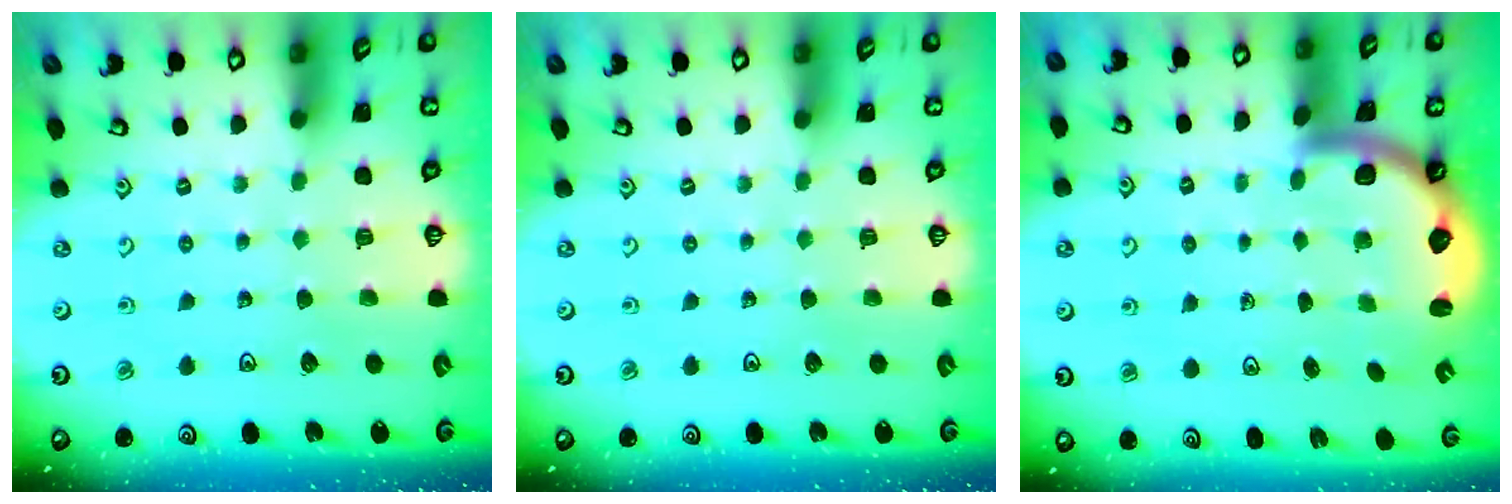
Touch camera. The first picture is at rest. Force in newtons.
{"total": 0.0}
{"total": 2.9, "press": 2.8, "slide": 0.4}